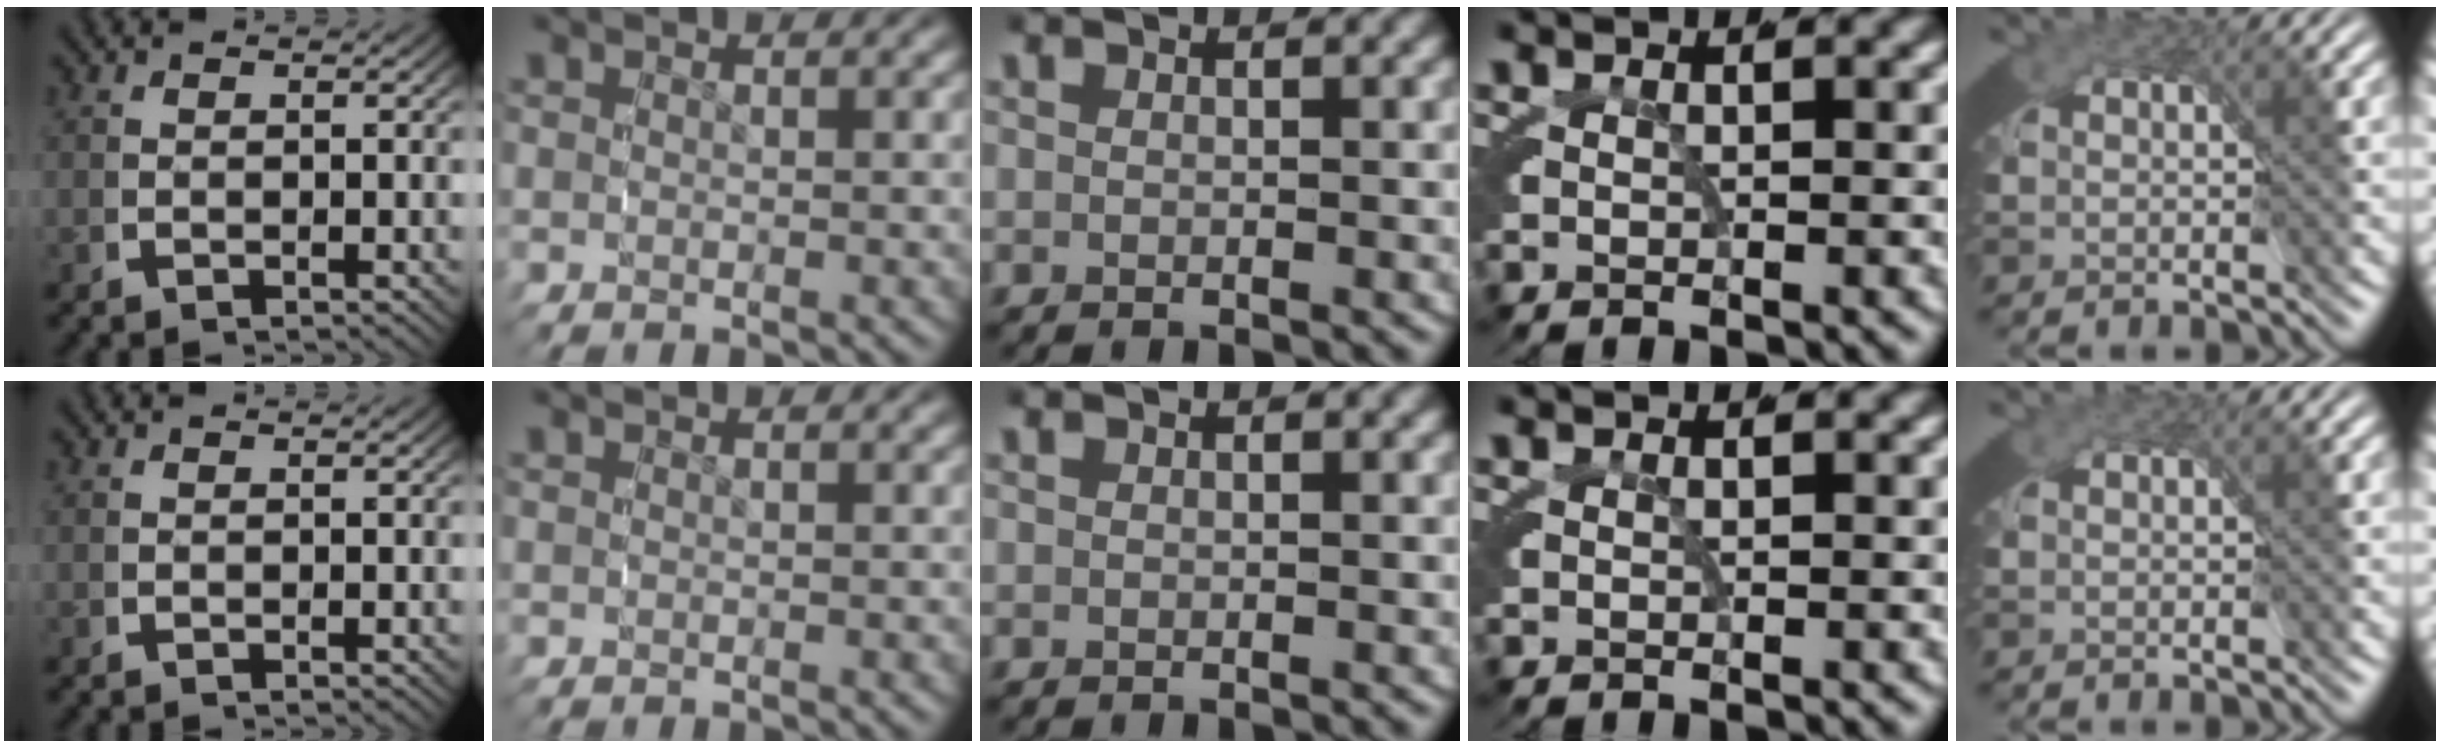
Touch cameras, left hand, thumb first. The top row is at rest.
{}